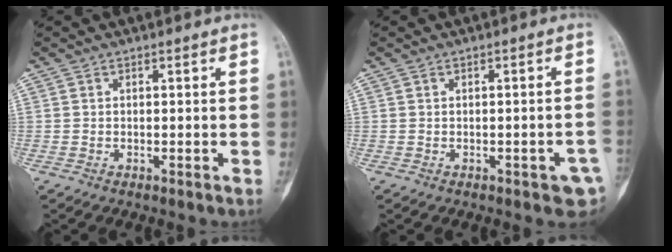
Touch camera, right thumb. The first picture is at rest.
{"total": 4.3, "force": [-1.6, 1.7, 3.6], "torque": [-0.032, 0.007, -0.015]}